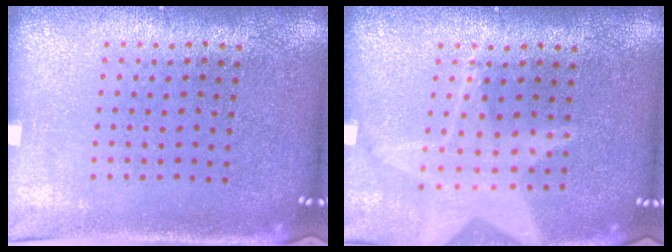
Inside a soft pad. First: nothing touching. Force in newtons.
{"total": 1.3, "press": 1.3, "slide": 0.1}